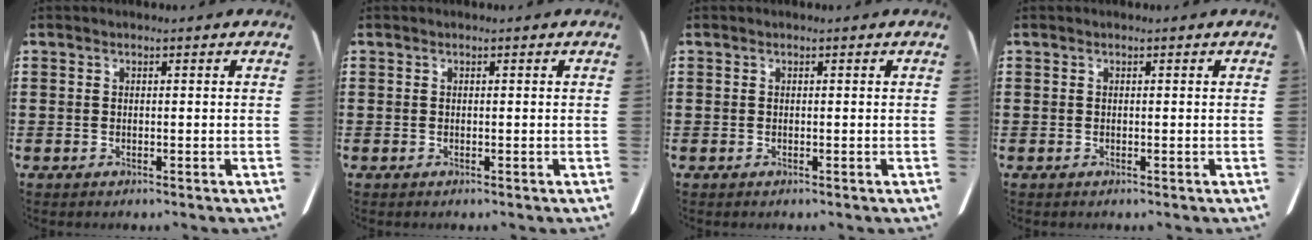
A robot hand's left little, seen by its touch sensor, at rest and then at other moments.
{"total": 0.0}
{"total": 0.0}
{"total": 0.0}